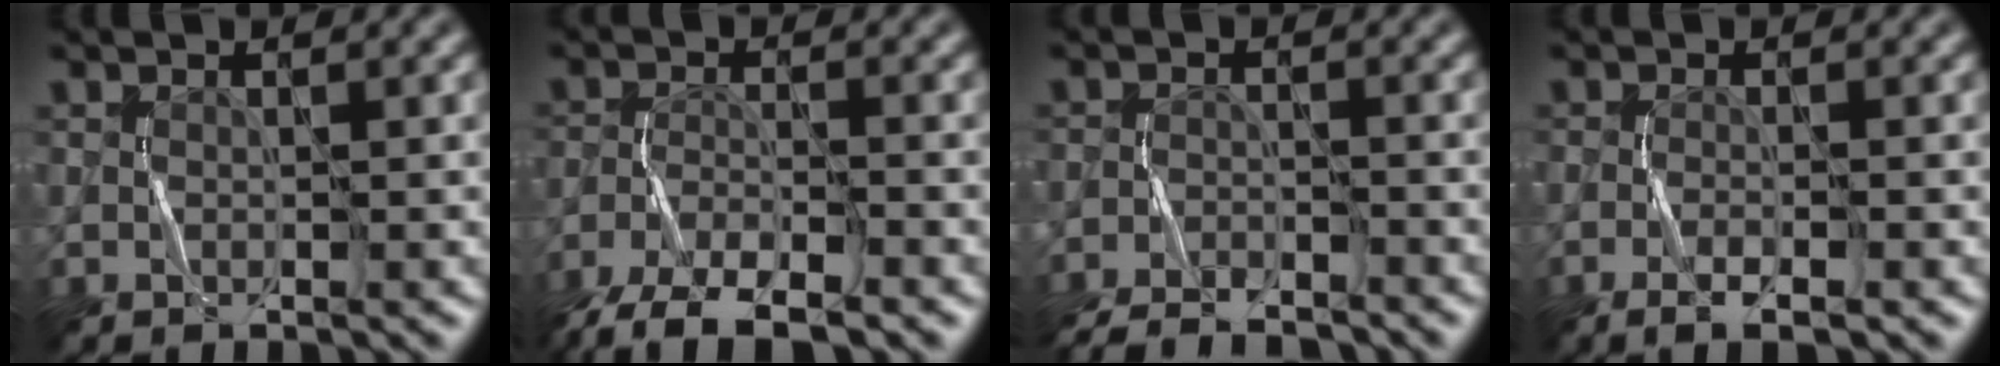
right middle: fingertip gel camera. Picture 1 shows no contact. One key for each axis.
{"total": 6.5, "fx": -5.1, "fy": 1.7, "fz": 3.6, "tx": -0.067, "ty": -0.010, "tz": -0.099}
{"total": 7.1, "fx": -6.6, "fy": 1.5, "fz": 2.0, "tx": -0.038, "ty": -0.018, "tz": -0.110}
{"total": 2.6, "fx": -1.4, "fy": 0.6, "fz": 2.1, "tx": -0.037, "ty": 0.002, "tz": -0.029}